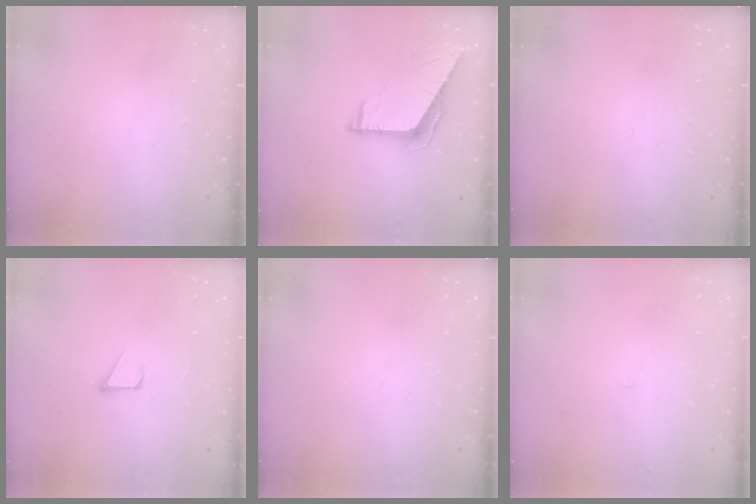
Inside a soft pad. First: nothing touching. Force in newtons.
{"total": 7.2, "press": 7.2, "slide": 0.5}
{"total": 0.0}
{"total": 2.2, "press": 2.2, "slide": 0.2}
{"total": 0.0}
{"total": 1.9, "press": 1.9, "slide": 0.1}